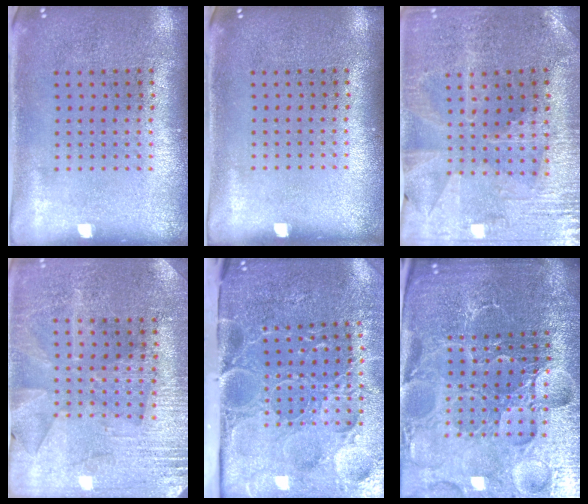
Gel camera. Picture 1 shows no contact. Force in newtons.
{"total": 0.0}
{"total": 1.4, "press": 1.3, "slide": 0.4}
{"total": 2.9, "press": 2.8, "slide": 0.5}
{"total": 5.2, "press": 4.2, "slide": 3.0}
{"total": 5.7, "press": 5.3, "slide": 2.2}